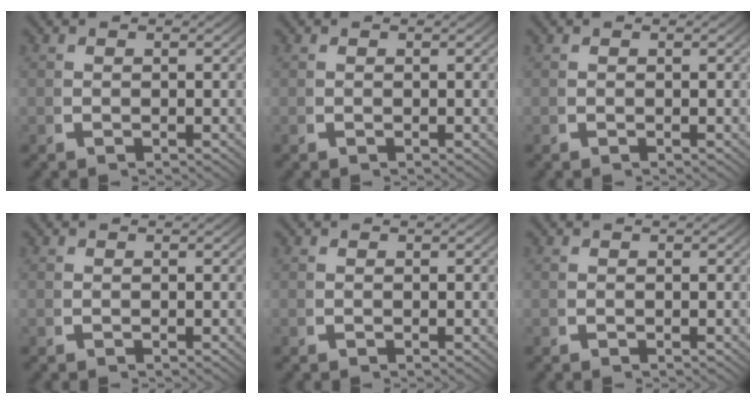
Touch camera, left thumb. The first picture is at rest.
{"total": 0.0}
{"total": 0.0}
{"total": 0.0}
{"total": 0.0}
{"total": 0.0}